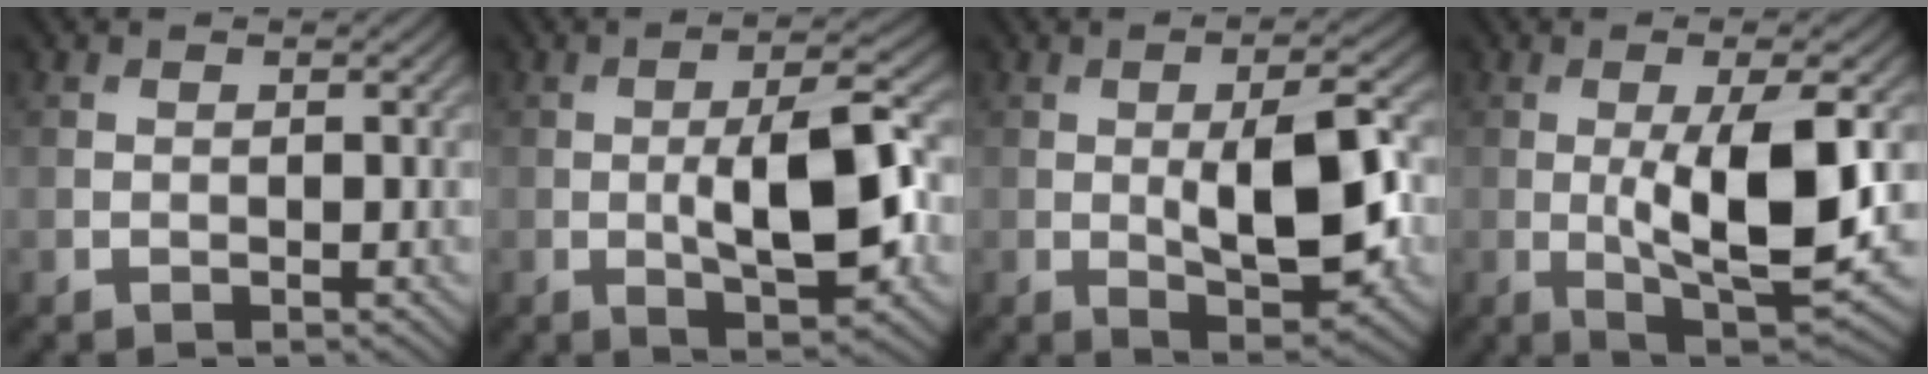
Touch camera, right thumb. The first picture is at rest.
{"total": 10.3, "force": [-1.3, 3.2, 9.7], "torque": [-0.151, 0.002, -0.022]}
{"total": 10.2, "force": [-0.7, 3.7, 9.5], "torque": [-0.153, -0.002, -0.010]}
{"total": 11.7, "force": [-0.5, 3.4, 11.2], "torque": [-0.189, -0.011, -0.001]}